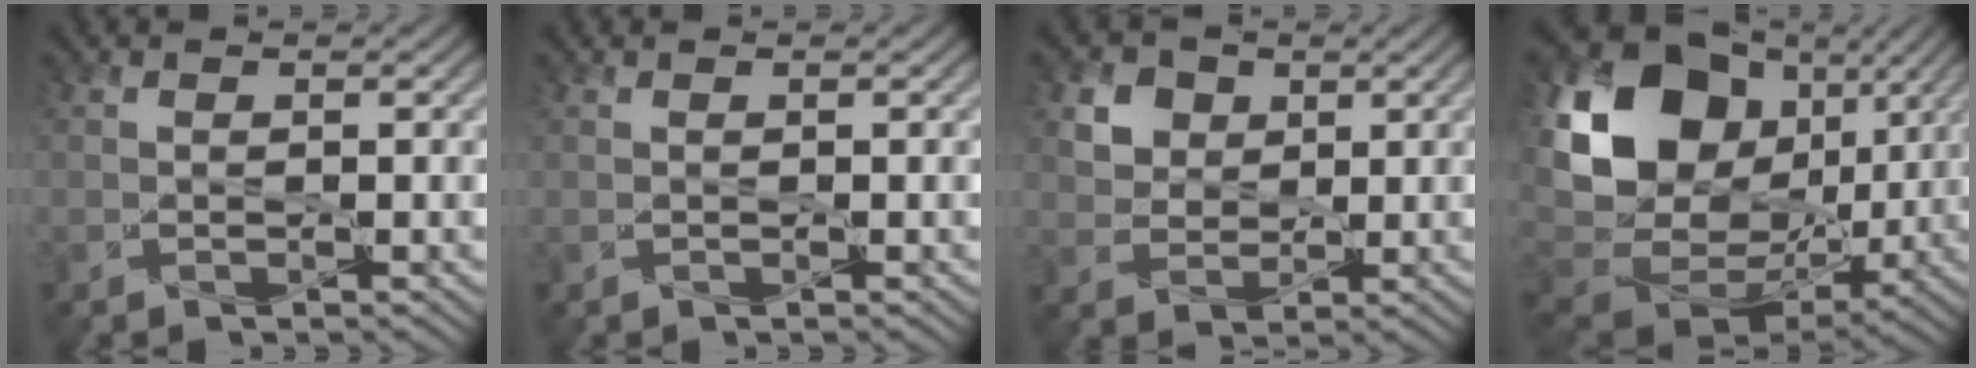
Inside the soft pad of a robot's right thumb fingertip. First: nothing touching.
{"total": 0.0}
{"total": 5.5, "force": [2.4, 4.4, 2.2], "torque": [-0.077, -0.004, 0.044]}
{"total": 21.2, "force": [5.3, 16.3, 12.4], "torque": [-0.299, 0.006, 0.118]}